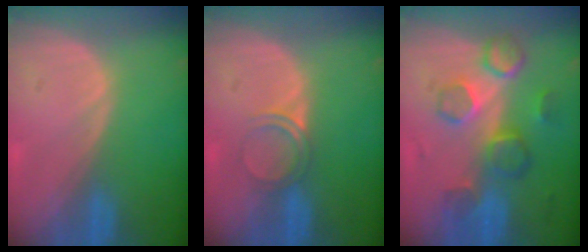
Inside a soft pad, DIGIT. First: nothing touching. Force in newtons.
{"total": 2.9, "press": 2.6, "slide": 1.1}
{"total": 8.7, "press": 7.9, "slide": 3.6}